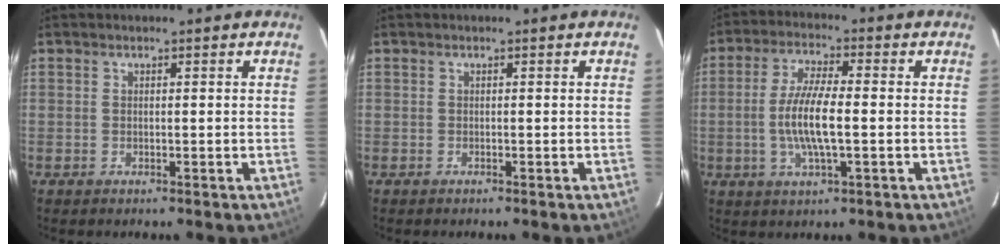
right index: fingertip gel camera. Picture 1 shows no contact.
{"total": 0.0}
{"total": 8.9, "force": [-1.3, 1.9, 8.6], "torque": [-0.173, -0.005, -0.028]}